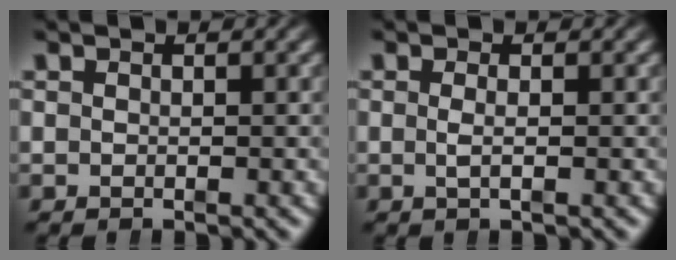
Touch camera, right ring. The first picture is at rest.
{"total": 1.1, "force": [-0.3, -0.2, 1.0], "torque": [-0.020, 0.000, -0.004]}